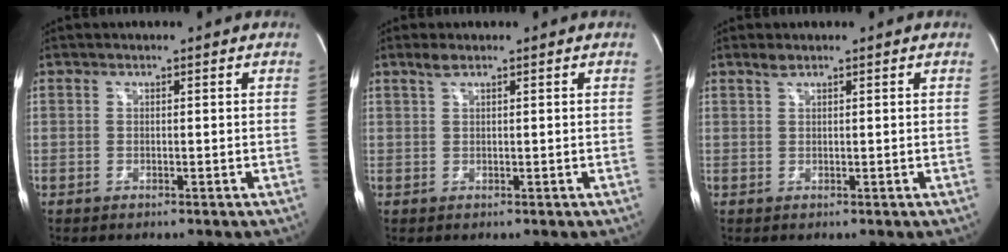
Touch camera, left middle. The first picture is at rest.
{"total": 1.6, "force": [1.2, 0.0, 1.1], "torque": [-0.031, 0.006, 0.027]}
{"total": 1.1, "force": [0.9, 0.0, 0.5], "torque": [-0.017, 0.004, 0.023]}